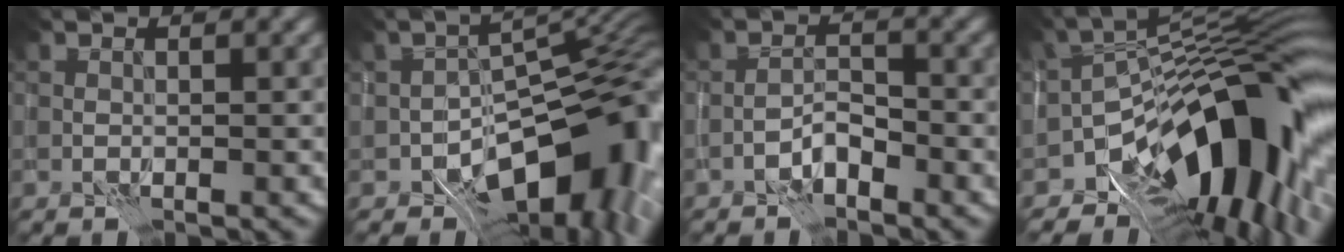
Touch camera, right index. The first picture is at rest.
{"total": 12.7, "force": [-6.4, 6.7, 8.6], "torque": [-0.098, 0.007, -0.113]}
{"total": 1.9, "force": [-1.5, 0.5, 1.1], "torque": [-0.018, 0.011, -0.032]}
{"total": 14.5, "force": [-6.6, 7.3, 10.7], "torque": [-0.122, 0.020, -0.121]}